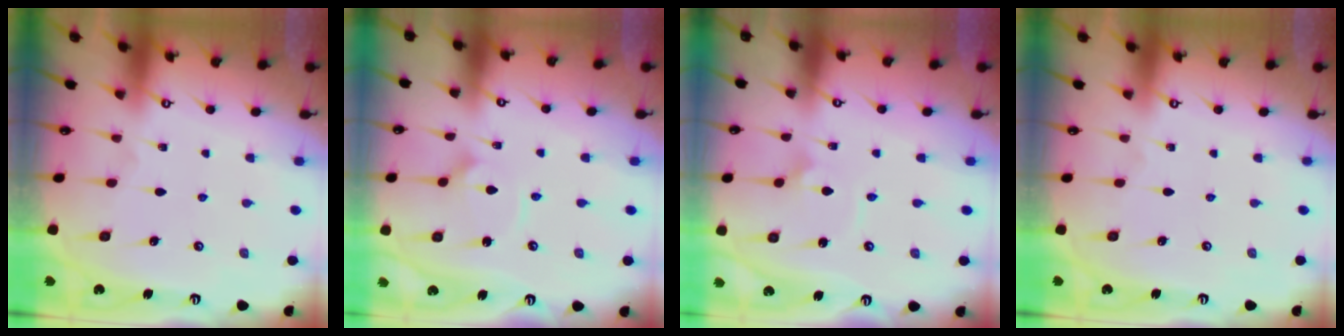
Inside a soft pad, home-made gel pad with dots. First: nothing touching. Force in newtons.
{"total": 4.1, "press": 4.1, "slide": 0.3}
{"total": 1.9, "press": 1.9, "slide": 0.1}
{"total": 0.0}